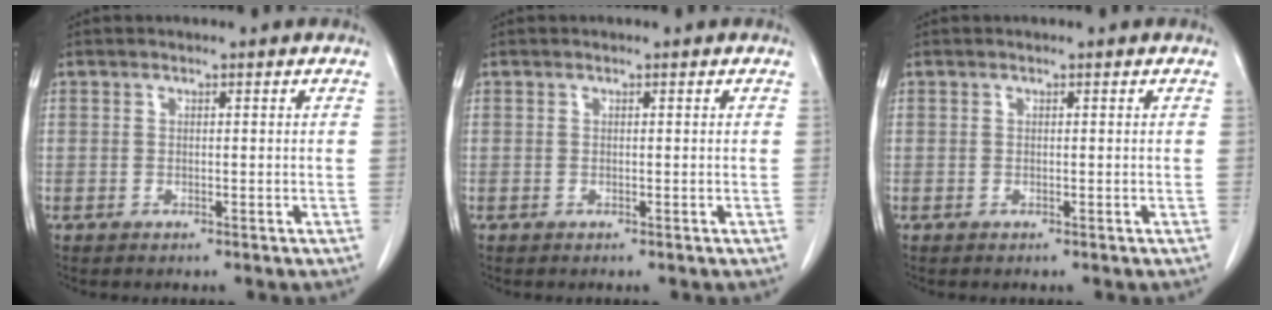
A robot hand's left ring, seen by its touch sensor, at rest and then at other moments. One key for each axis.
{"total": 0.0}
{"total": 0.0}